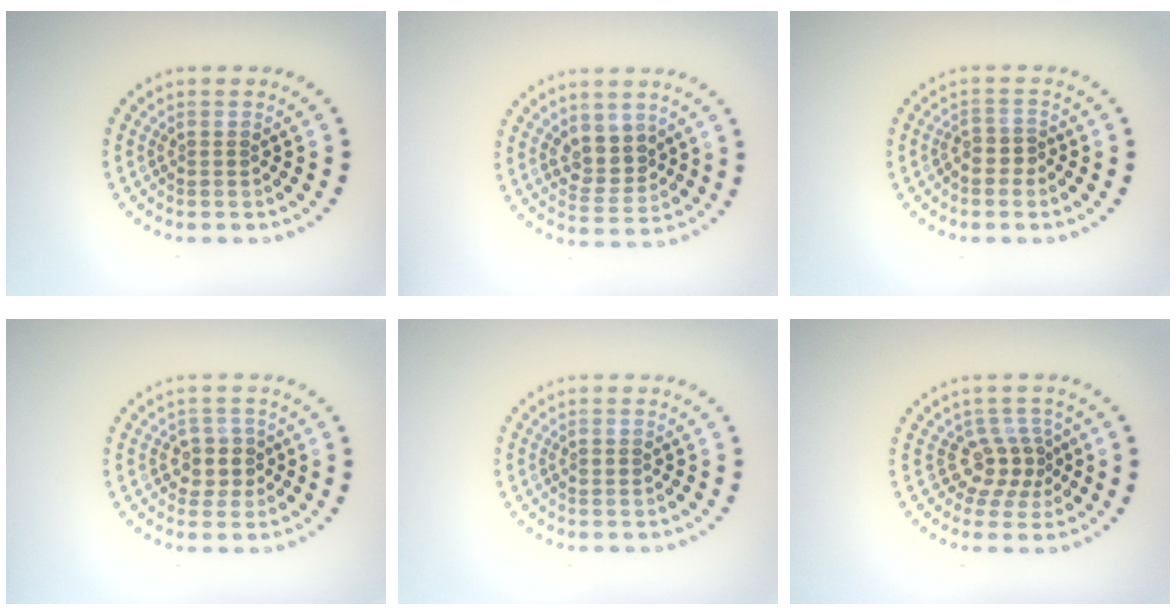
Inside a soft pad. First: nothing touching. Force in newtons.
{"total": 3.1, "press": 2.9, "slide": 1.1}
{"total": 1.7, "press": 1.3, "slide": 1.1}
{"total": 2.6, "press": 2.4, "slide": 1.1}
{"total": 0.9, "press": 0.9, "slide": 0.1}
{"total": 2.9, "press": 2.2, "slide": 2.0}